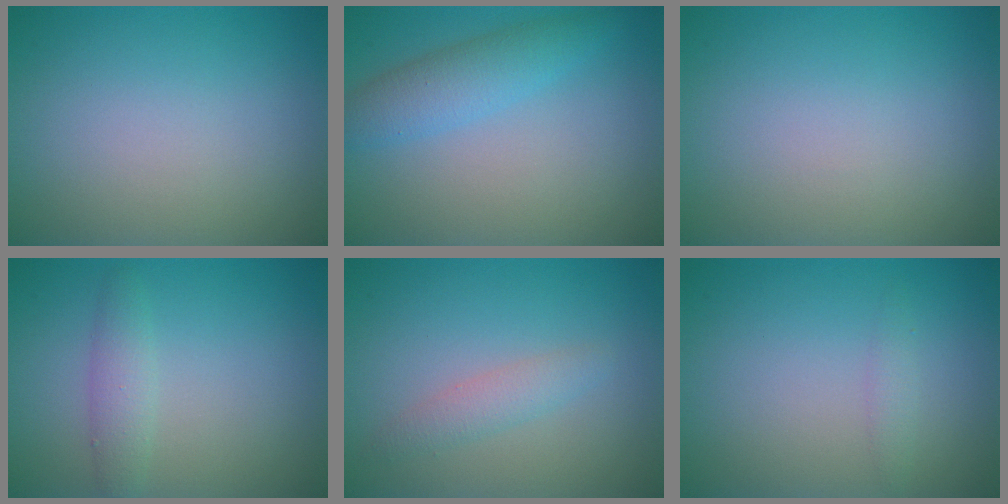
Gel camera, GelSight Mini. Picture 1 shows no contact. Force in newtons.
{"total": 3.3, "press": 3.3, "slide": 0.1}
{"total": 0.0}
{"total": 1.9, "press": 1.9, "slide": 0.1}
{"total": 1.7, "press": 1.7, "slide": 0.1}
{"total": 1.0, "press": 1.0, "slide": 0.0}